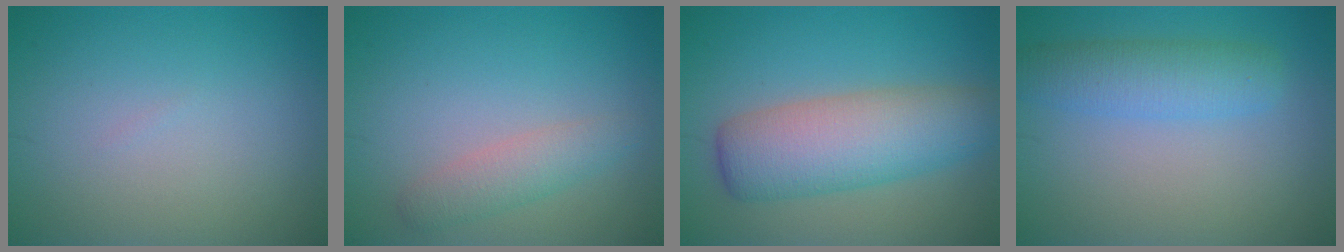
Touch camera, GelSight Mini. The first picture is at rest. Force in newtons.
{"total": 2.4, "press": 2.3, "slide": 0.1}
{"total": 7.1, "press": 7.1, "slide": 0.3}
{"total": 3.9, "press": 3.9, "slide": 0.2}